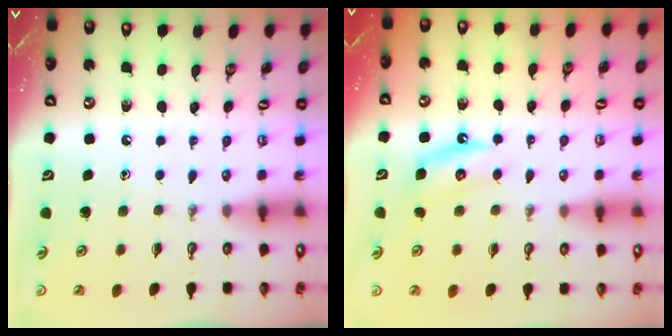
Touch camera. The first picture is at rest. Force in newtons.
{"total": 5.0, "press": 4.9, "slide": 0.9}